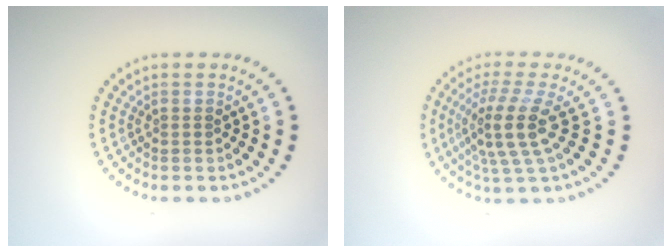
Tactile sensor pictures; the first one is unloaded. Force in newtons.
{"total": 4.4, "press": 3.3, "slide": 2.9}